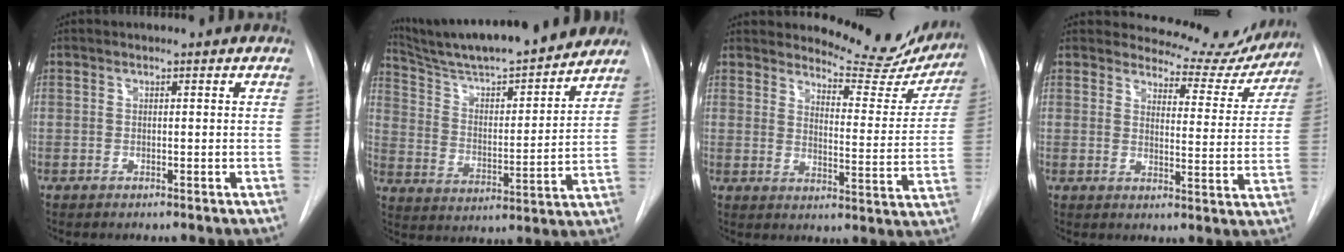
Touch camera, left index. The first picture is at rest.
{"total": 23.0, "force": [20.5, 2.3, 10.1], "torque": [-0.170, -0.003, 0.310]}
{"total": 15.1, "force": [14.4, 3.4, 2.8], "torque": [-0.020, -0.062, 0.166]}
{"total": 11.8, "force": [11.4, 3.1, 0.5], "torque": [0.016, -0.039, 0.119]}